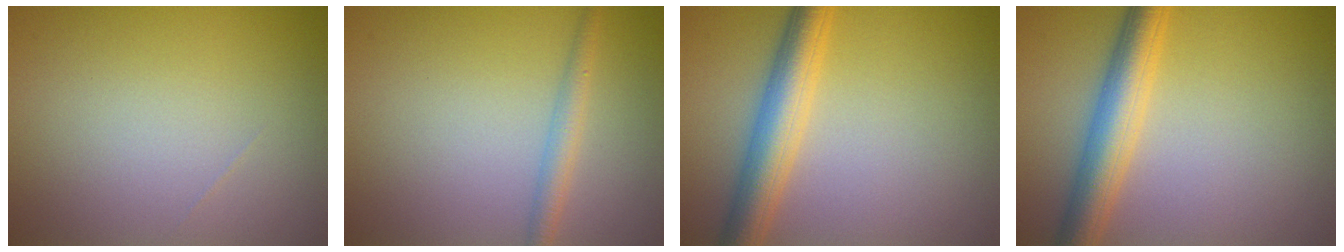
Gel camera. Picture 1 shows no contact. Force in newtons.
{"total": 1.9, "press": 1.9, "slide": 0.0}
{"total": 4.7, "press": 4.7, "slide": 0.1}
{"total": 4.7, "press": 4.7, "slide": 0.1}